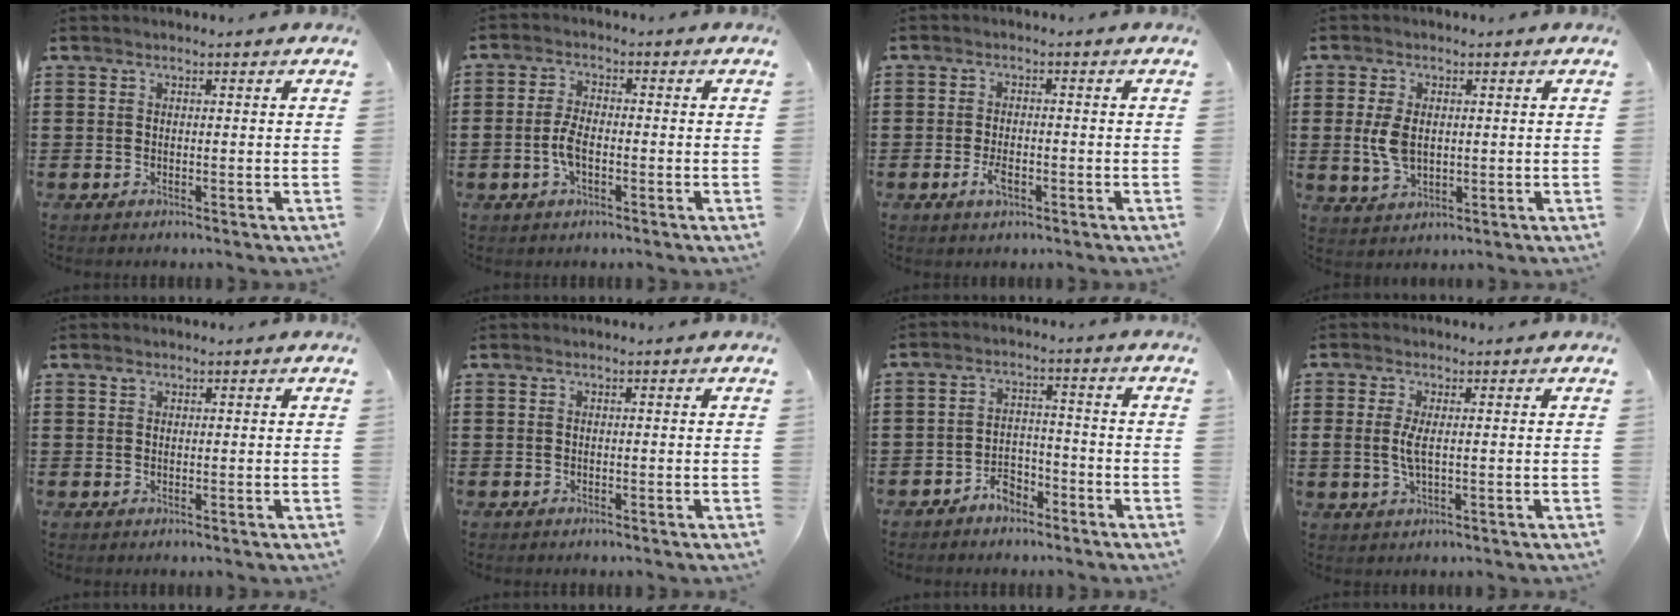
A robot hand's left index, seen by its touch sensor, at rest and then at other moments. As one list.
[{"total": 4.1, "force": [-1.0, 1.8, 3.6], "torque": [-0.085, -0.001, -0.024]}, {"total": 3.1, "force": [-1.2, 1.3, 2.5], "torque": [-0.059, -0.004, -0.026]}, {"total": 5.5, "force": [0.5, 3.3, 4.3], "torque": [-0.117, -0.002, 0.001]}, {"total": 0.7, "force": [0.5, 0.5, 0.2], "torque": [-0.006, 0.001, 0.010]}, {"total": 0.0}, {"total": 3.9, "force": [-3.3, 1.7, 1.1], "torque": [-0.022, 0.011, -0.066]}, {"total": 3.3, "force": [0.1, 1.0, 3.1], "torque": [-0.082, -0.006, -0.006]}]